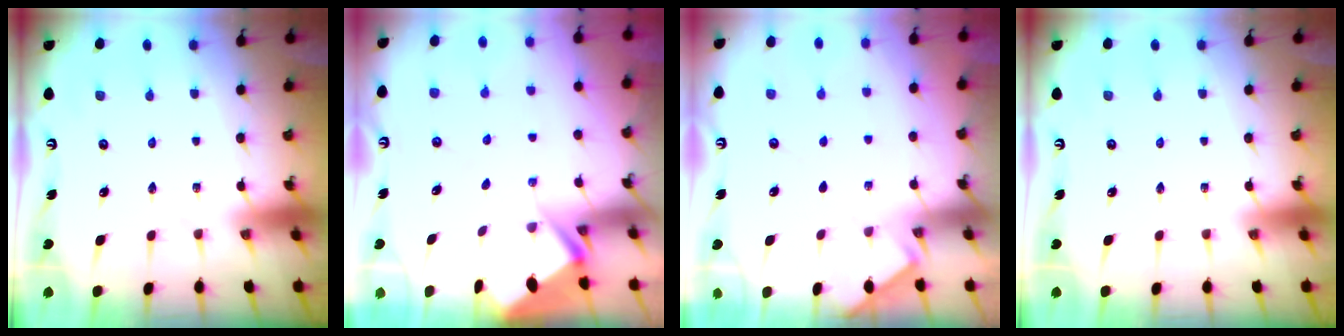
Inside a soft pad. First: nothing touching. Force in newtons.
{"total": 3.0, "press": 2.9, "slide": 0.4}
{"total": 2.0, "press": 1.9, "slide": 0.3}
{"total": 0.0}